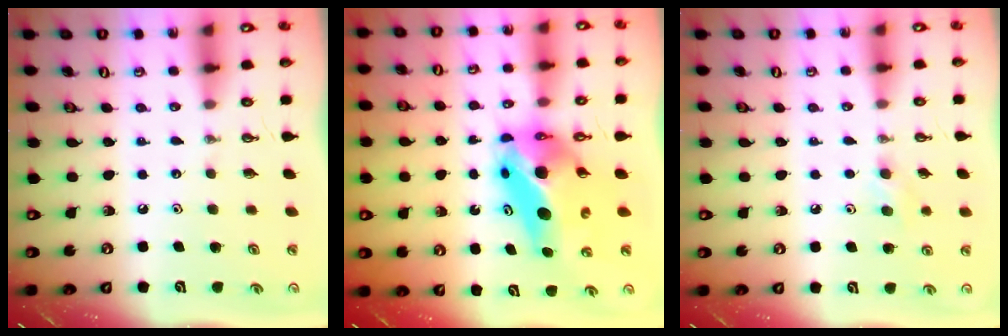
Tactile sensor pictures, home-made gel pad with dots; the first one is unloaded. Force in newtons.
{"total": 11.5, "press": 11.2, "slide": 2.4}
{"total": 8.0, "press": 6.8, "slide": 4.1}